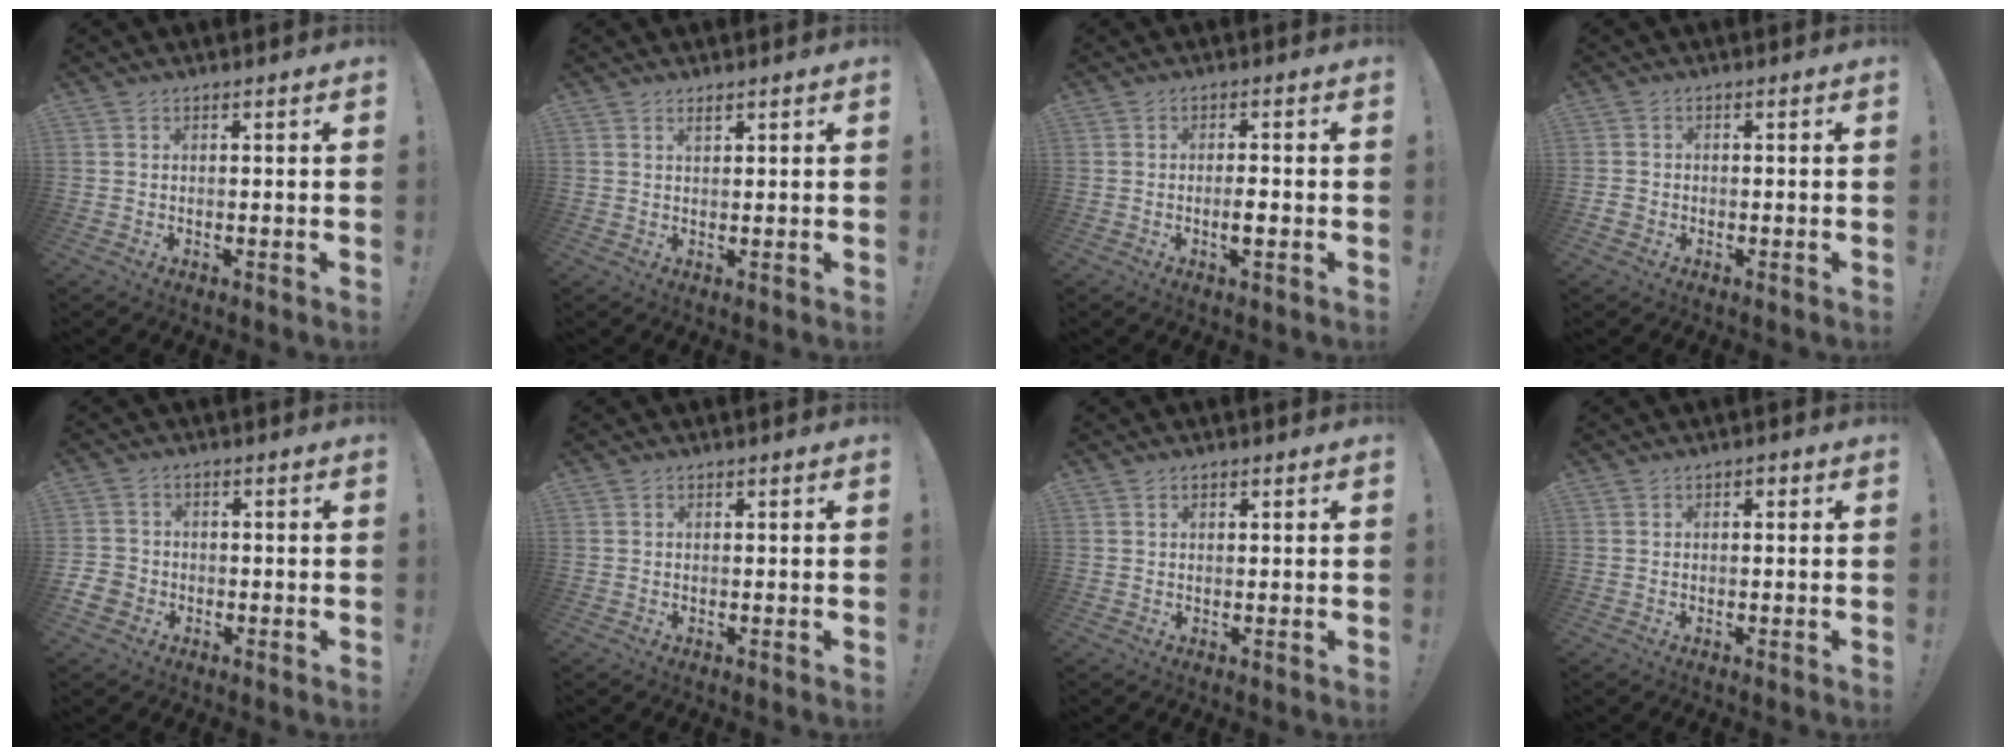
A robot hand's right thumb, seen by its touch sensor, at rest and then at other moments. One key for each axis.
{"total": 1.5, "fx": 1.4, "fy": 0.6, "fz": 0.4, "tx": -0.003, "ty": -0.004, "tz": 0.023}
{"total": 3.4, "fx": -1.0, "fy": 0.7, "fz": 3.1, "tx": -0.043, "ty": -0.001, "tz": -0.020}
{"total": 1.9, "fx": -1.0, "fy": 1.5, "fz": 0.5, "tx": -0.015, "ty": 0.009, "tz": -0.017}
{"total": 4.8, "fx": -2.3, "fy": 4.0, "fz": 1.6, "tx": -0.045, "ty": 0.009, "tz": -0.045}
{"total": 0.0}
{"total": 0.7, "fx": 0.5, "fy": 0.4, "fz": 0.3, "tx": 0.000, "ty": -0.002, "tz": 0.009}
{"total": 1.0, "fx": -0.2, "fy": 0.9, "fz": 0.5, "tx": -0.005, "ty": 0.004, "tz": -0.006}